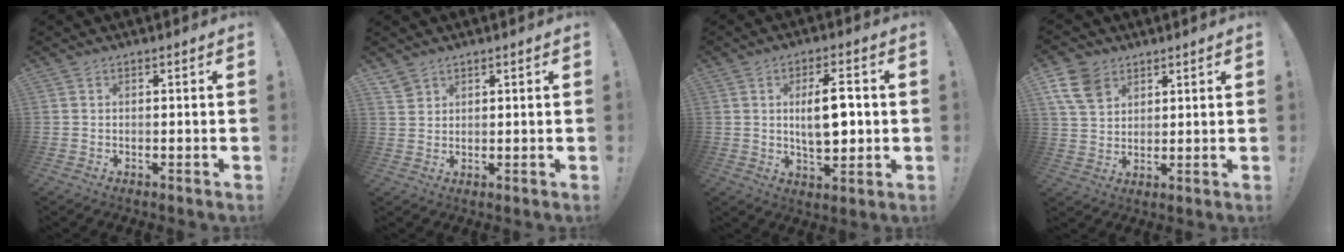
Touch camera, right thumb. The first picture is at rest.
{"total": 2.9, "force": [2.4, 1.5, 0.6], "torque": [-0.013, -0.013, 0.047]}
{"total": 11.1, "force": [0.6, 5.0, 9.9], "torque": [-0.163, -0.001, 0.008]}
{"total": 10.2, "force": [5.4, 7.1, 4.8], "torque": [-0.096, -0.015, 0.110]}